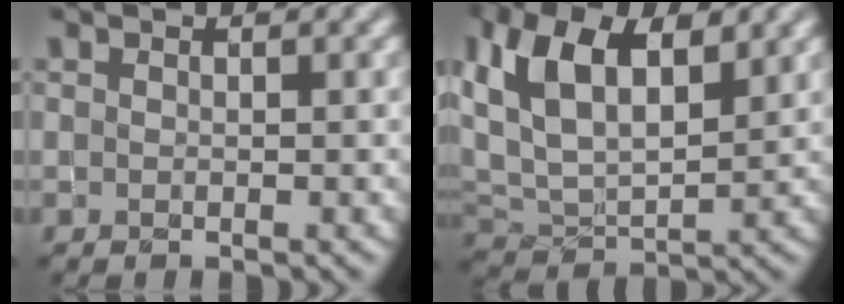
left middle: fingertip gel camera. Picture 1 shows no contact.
{"total": 9.2, "force": [3.9, 4.8, 6.8], "torque": [-0.150, 0.013, 0.065]}